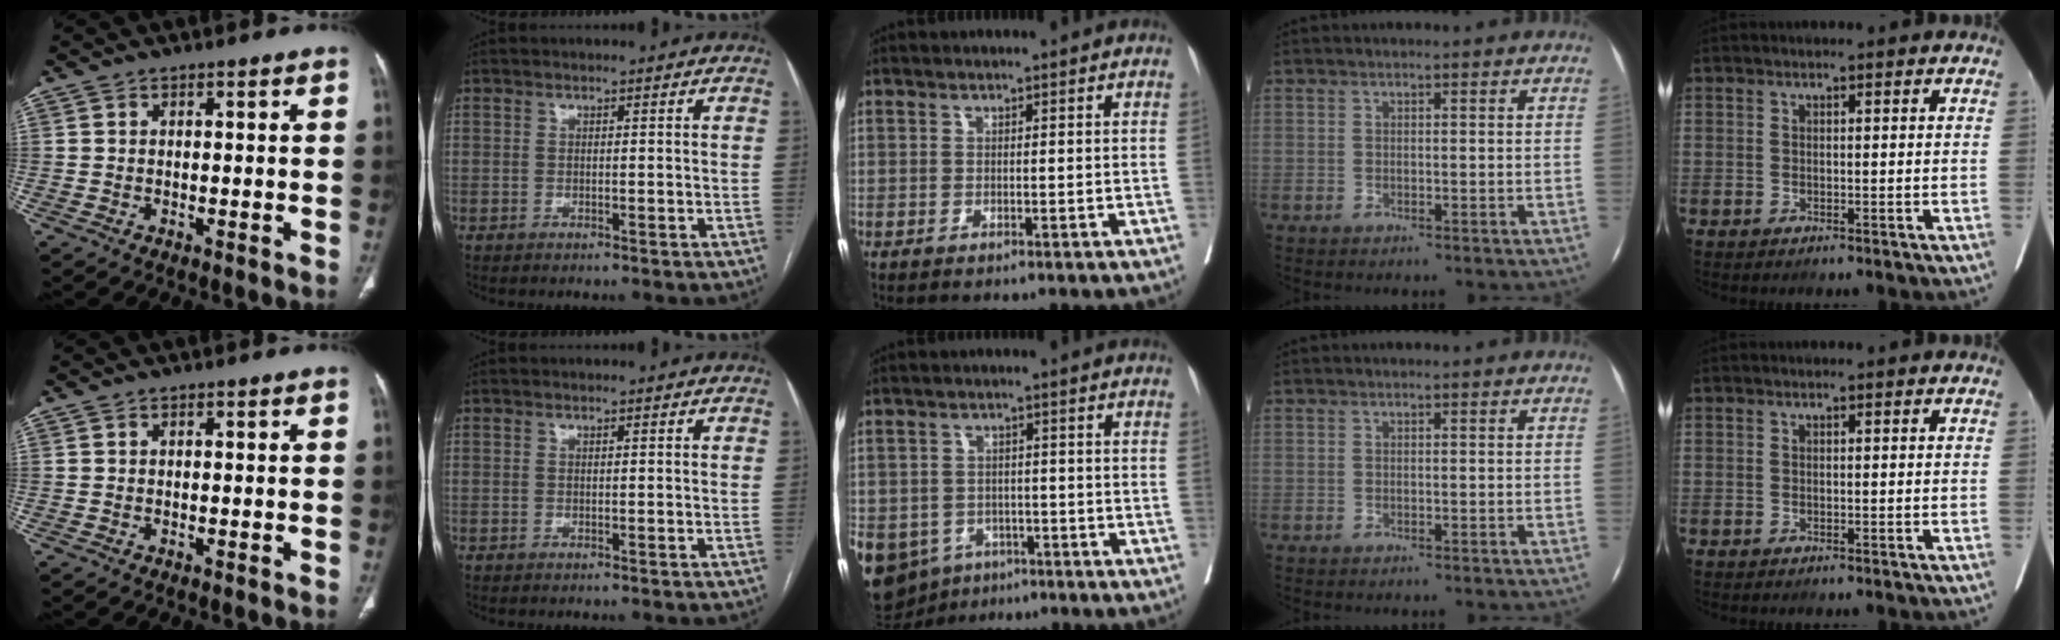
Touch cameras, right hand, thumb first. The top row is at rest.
{"middle": {"total": 16.6, "force": [-7.7, 13.3, 6.2], "torque": [-0.181, 0.005, -0.099]}}